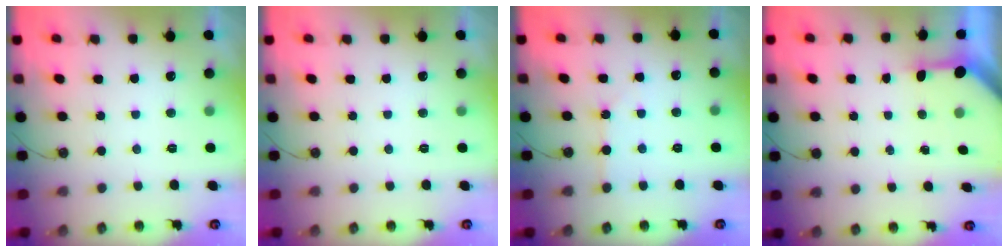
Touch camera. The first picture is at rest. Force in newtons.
{"total": 0.0}
{"total": 2.0, "press": 2.0, "slide": 0.4}
{"total": 3.2, "press": 3.2, "slide": 0.3}